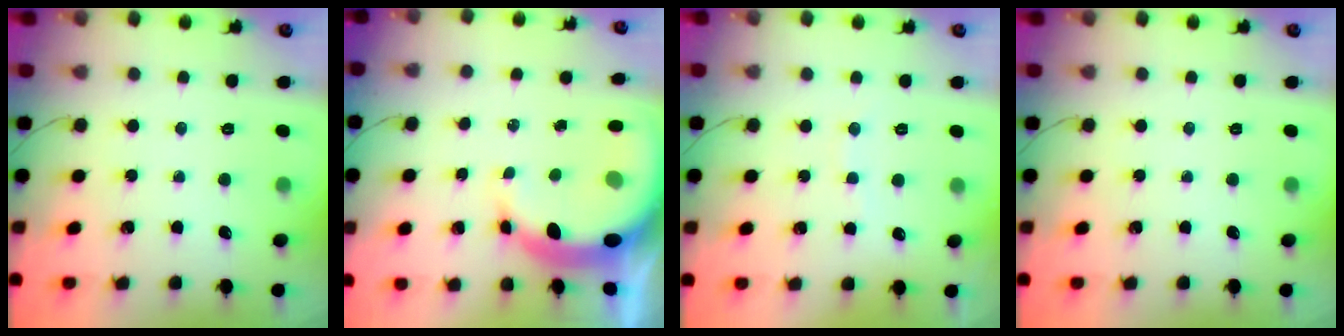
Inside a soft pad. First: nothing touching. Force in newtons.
{"total": 9.6, "press": 9.3, "slide": 2.2}
{"total": 5.7, "press": 5.7, "slide": 0.9}
{"total": 0.0}